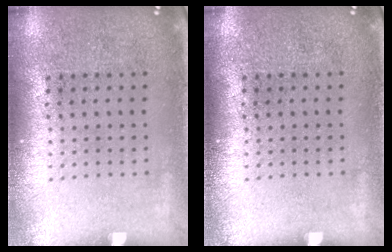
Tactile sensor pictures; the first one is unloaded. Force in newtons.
{"total": 0.0}